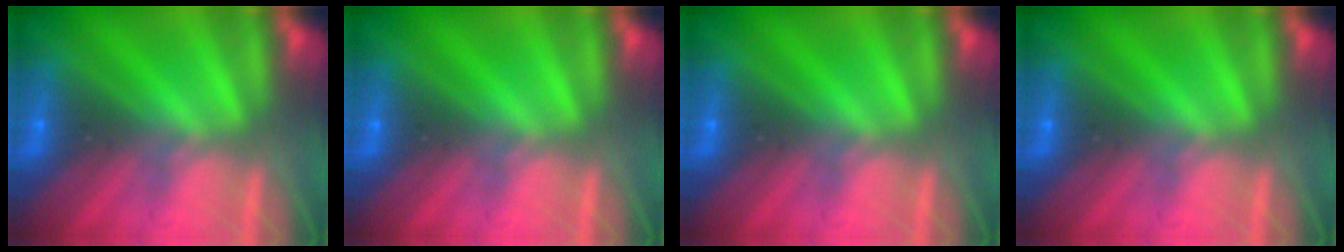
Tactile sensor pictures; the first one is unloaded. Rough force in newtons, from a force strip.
{"total": 0.0}
{"total": 0.0}
{"total": 0.0}